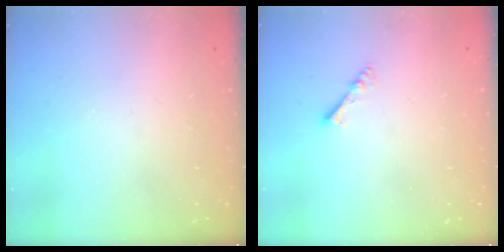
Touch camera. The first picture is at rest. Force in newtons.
{"total": 2.7, "press": 2.7, "slide": 0.4}